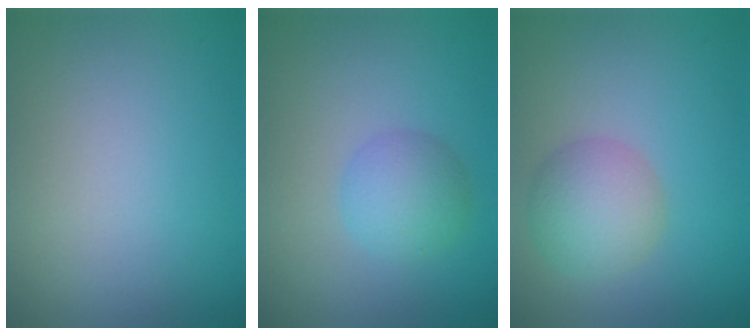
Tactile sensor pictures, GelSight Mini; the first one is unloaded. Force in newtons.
{"total": 2.8, "press": 2.8, "slide": 0.1}
{"total": 3.9, "press": 3.9, "slide": 0.1}